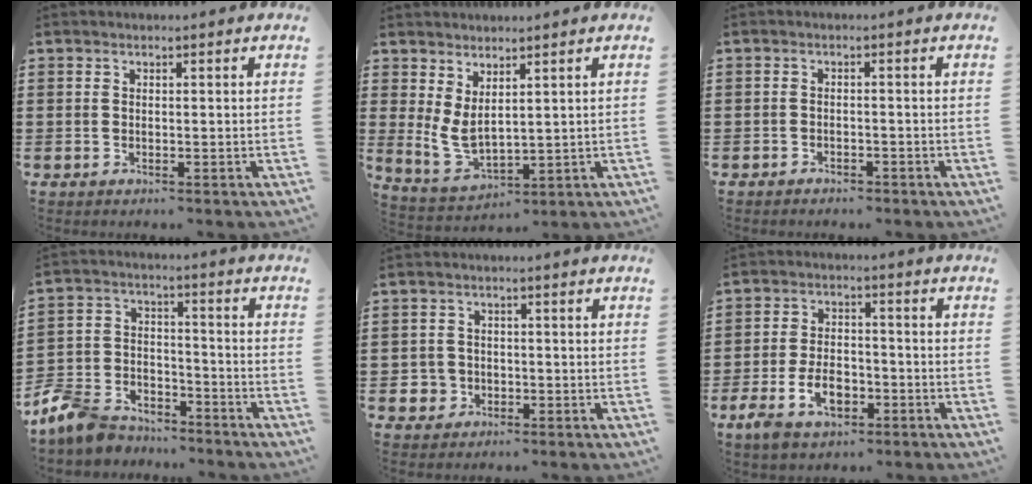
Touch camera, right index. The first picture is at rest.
{"total": 4.4, "force": [1.5, 2.3, 3.4], "torque": [-0.097, -0.014, 0.022]}
{"total": 1.2, "force": [-1.1, 0.4, 0.0], "torque": [-0.004, 0.004, -0.026]}
{"total": 7.8, "force": [-7.3, 2.5, 1.1], "torque": [-0.041, 0.016, -0.150]}
{"total": 2.7, "force": [-0.9, 2.5, 0.3], "torque": [-0.014, 0.004, -0.020]}
{"total": 7.1, "force": [-3.1, 4.1, 4.9], "torque": [-0.100, 0.001, -0.062]}